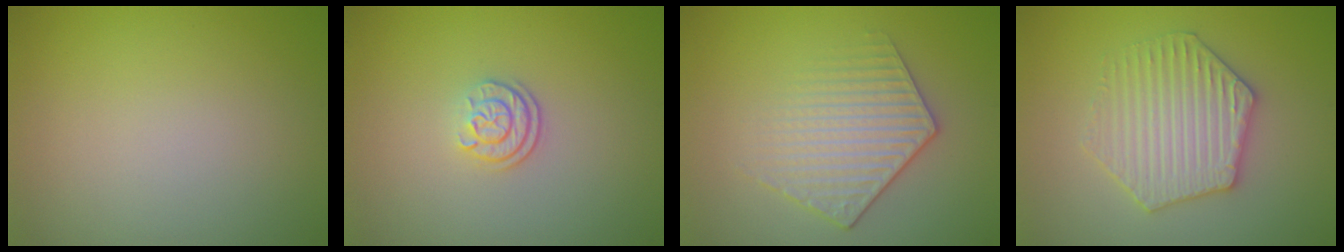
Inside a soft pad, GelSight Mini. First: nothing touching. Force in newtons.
{"total": 2.3, "press": 1.7, "slide": 1.5}
{"total": 3.5, "press": 3.1, "slide": 1.5}
{"total": 4.1, "press": 4.1, "slide": 0.7}